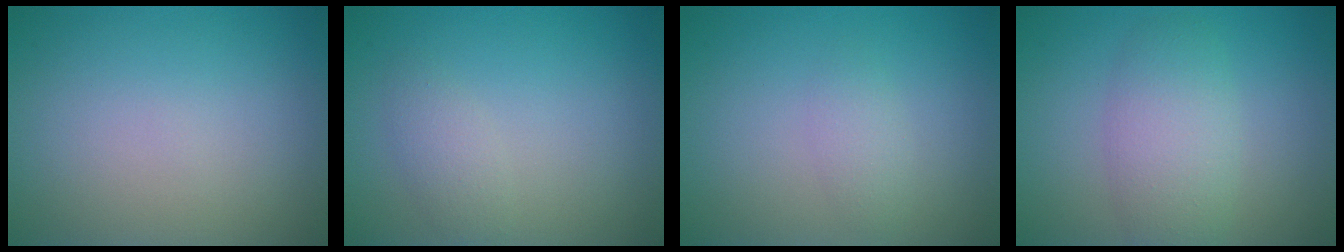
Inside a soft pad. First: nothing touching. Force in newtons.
{"total": 1.6, "press": 1.6, "slide": 0.1}
{"total": 1.4, "press": 1.4, "slide": 0.0}
{"total": 4.2, "press": 4.2, "slide": 0.2}